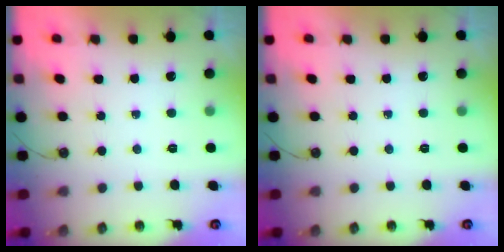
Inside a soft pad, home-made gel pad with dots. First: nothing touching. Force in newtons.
{"total": 0.0}